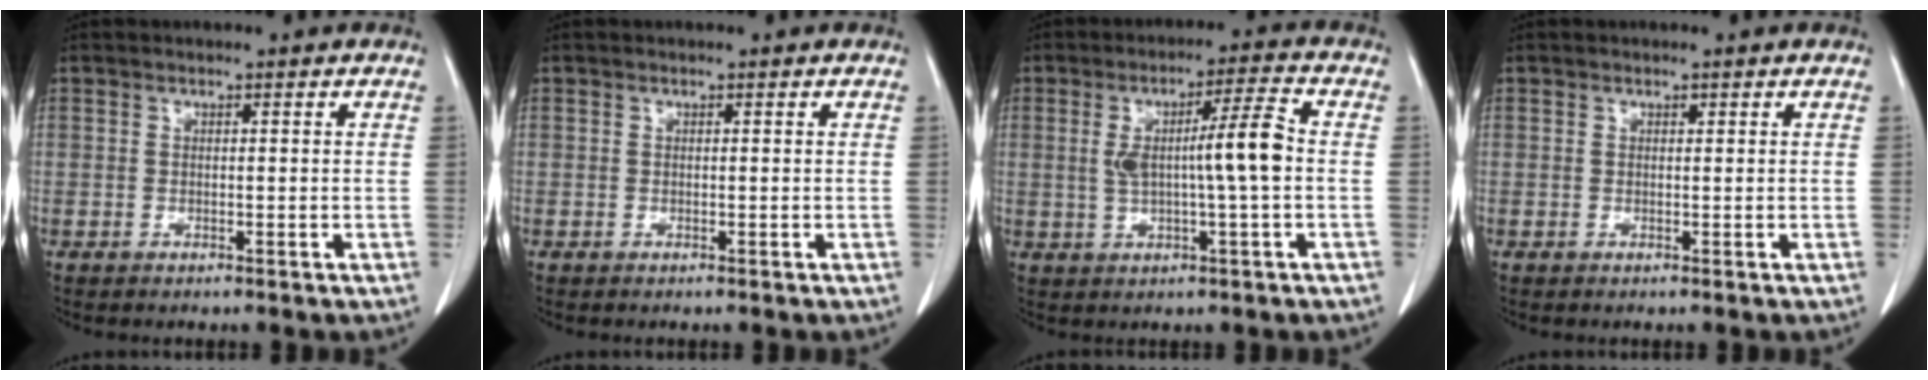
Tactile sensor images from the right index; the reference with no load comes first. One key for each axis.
{"total": 0.0}
{"total": 8.2, "fx": 0.1, "fy": 0.1, "fz": 8.2, "tx": -0.141, "ty": 0.011, "tz": 0.001}
{"total": 0.0}